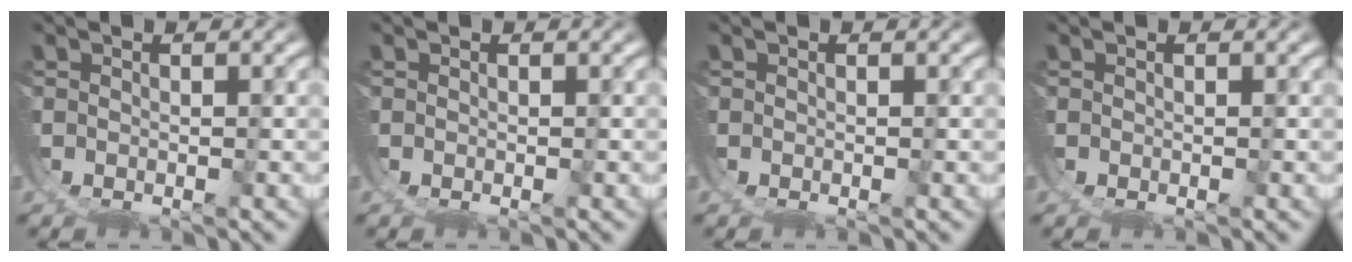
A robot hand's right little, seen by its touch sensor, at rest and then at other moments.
{"total": 0.0}
{"total": 0.0}
{"total": 0.0}